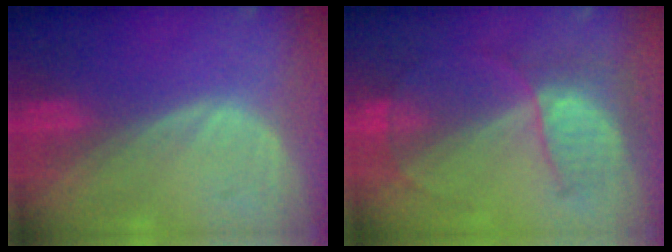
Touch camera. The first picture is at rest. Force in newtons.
{"total": 7.3, "press": 6.2, "slide": 3.9}